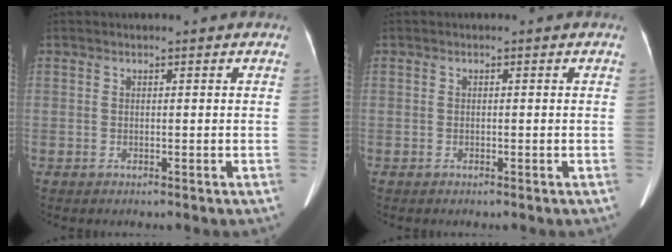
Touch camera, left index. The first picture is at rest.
{"total": 0.0}